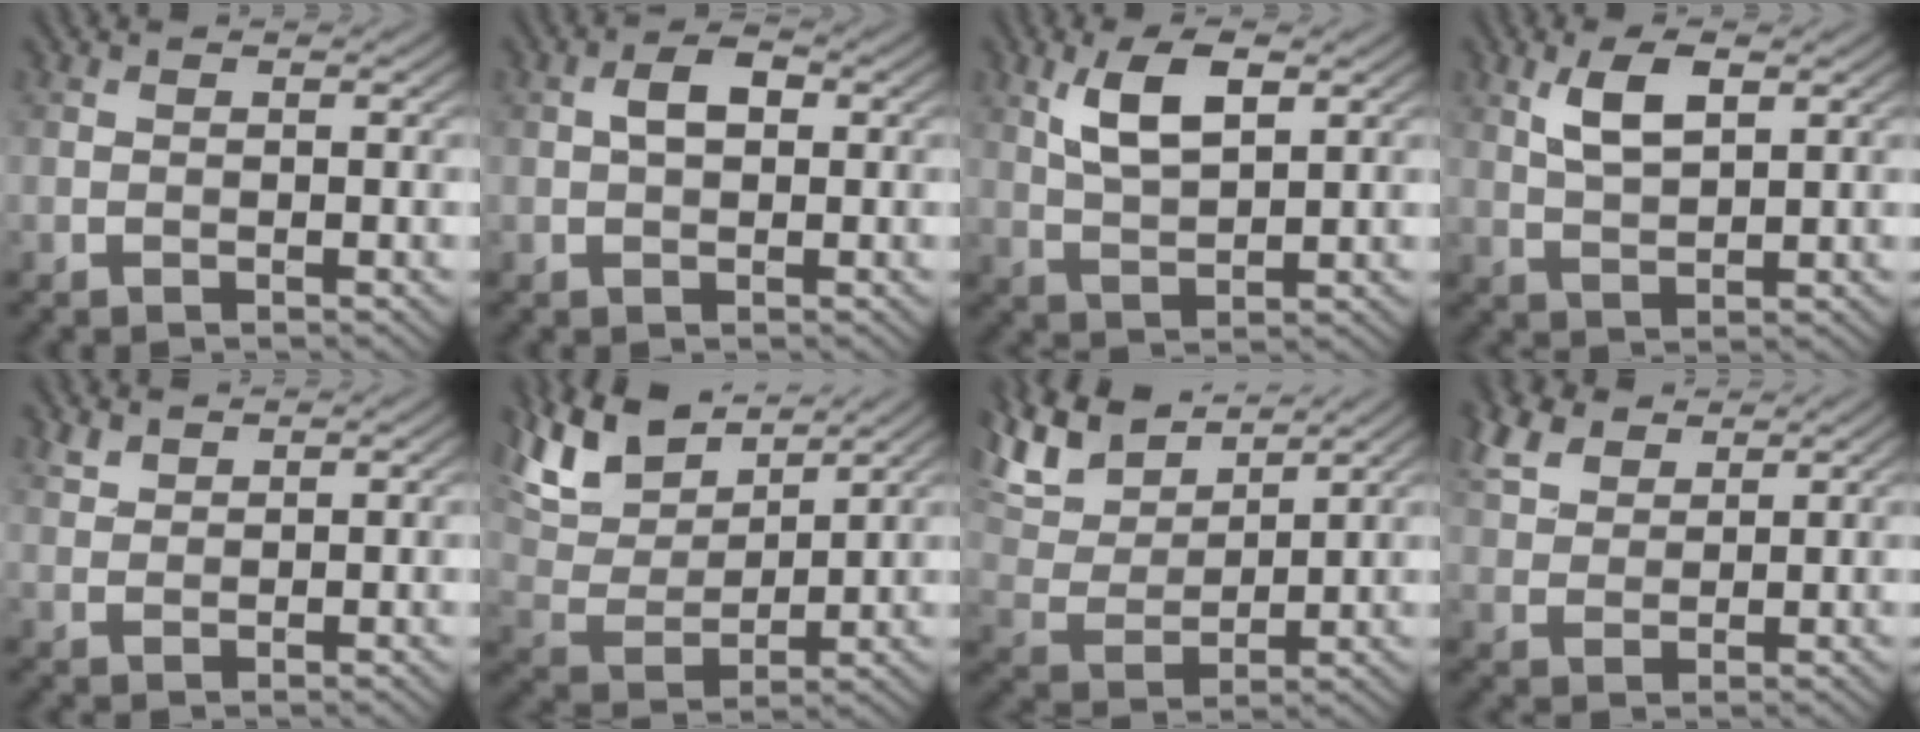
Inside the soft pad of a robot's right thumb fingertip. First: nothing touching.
{"total": 3.1, "force": [0.5, 1.8, 2.5], "torque": [-0.045, 0.007, 0.004]}
{"total": 6.1, "force": [2.7, 2.4, 4.9], "torque": [-0.105, -0.001, 0.053]}
{"total": 4.7, "force": [2.1, 1.9, 3.8], "torque": [-0.085, 0.002, 0.043]}
{"total": 1.8, "force": [1.6, 0.7, 0.6], "torque": [-0.016, 0.002, 0.037]}
{"total": 11.3, "force": [8.2, 4.6, 6.3], "torque": [-0.167, 0.020, 0.158]}
{"total": 11.8, "force": [8.9, 4.4, 6.4], "torque": [-0.182, 0.021, 0.162]}
{"total": 5.6, "force": [3.8, 3.1, 2.8], "torque": [-0.076, 0.011, 0.079]}